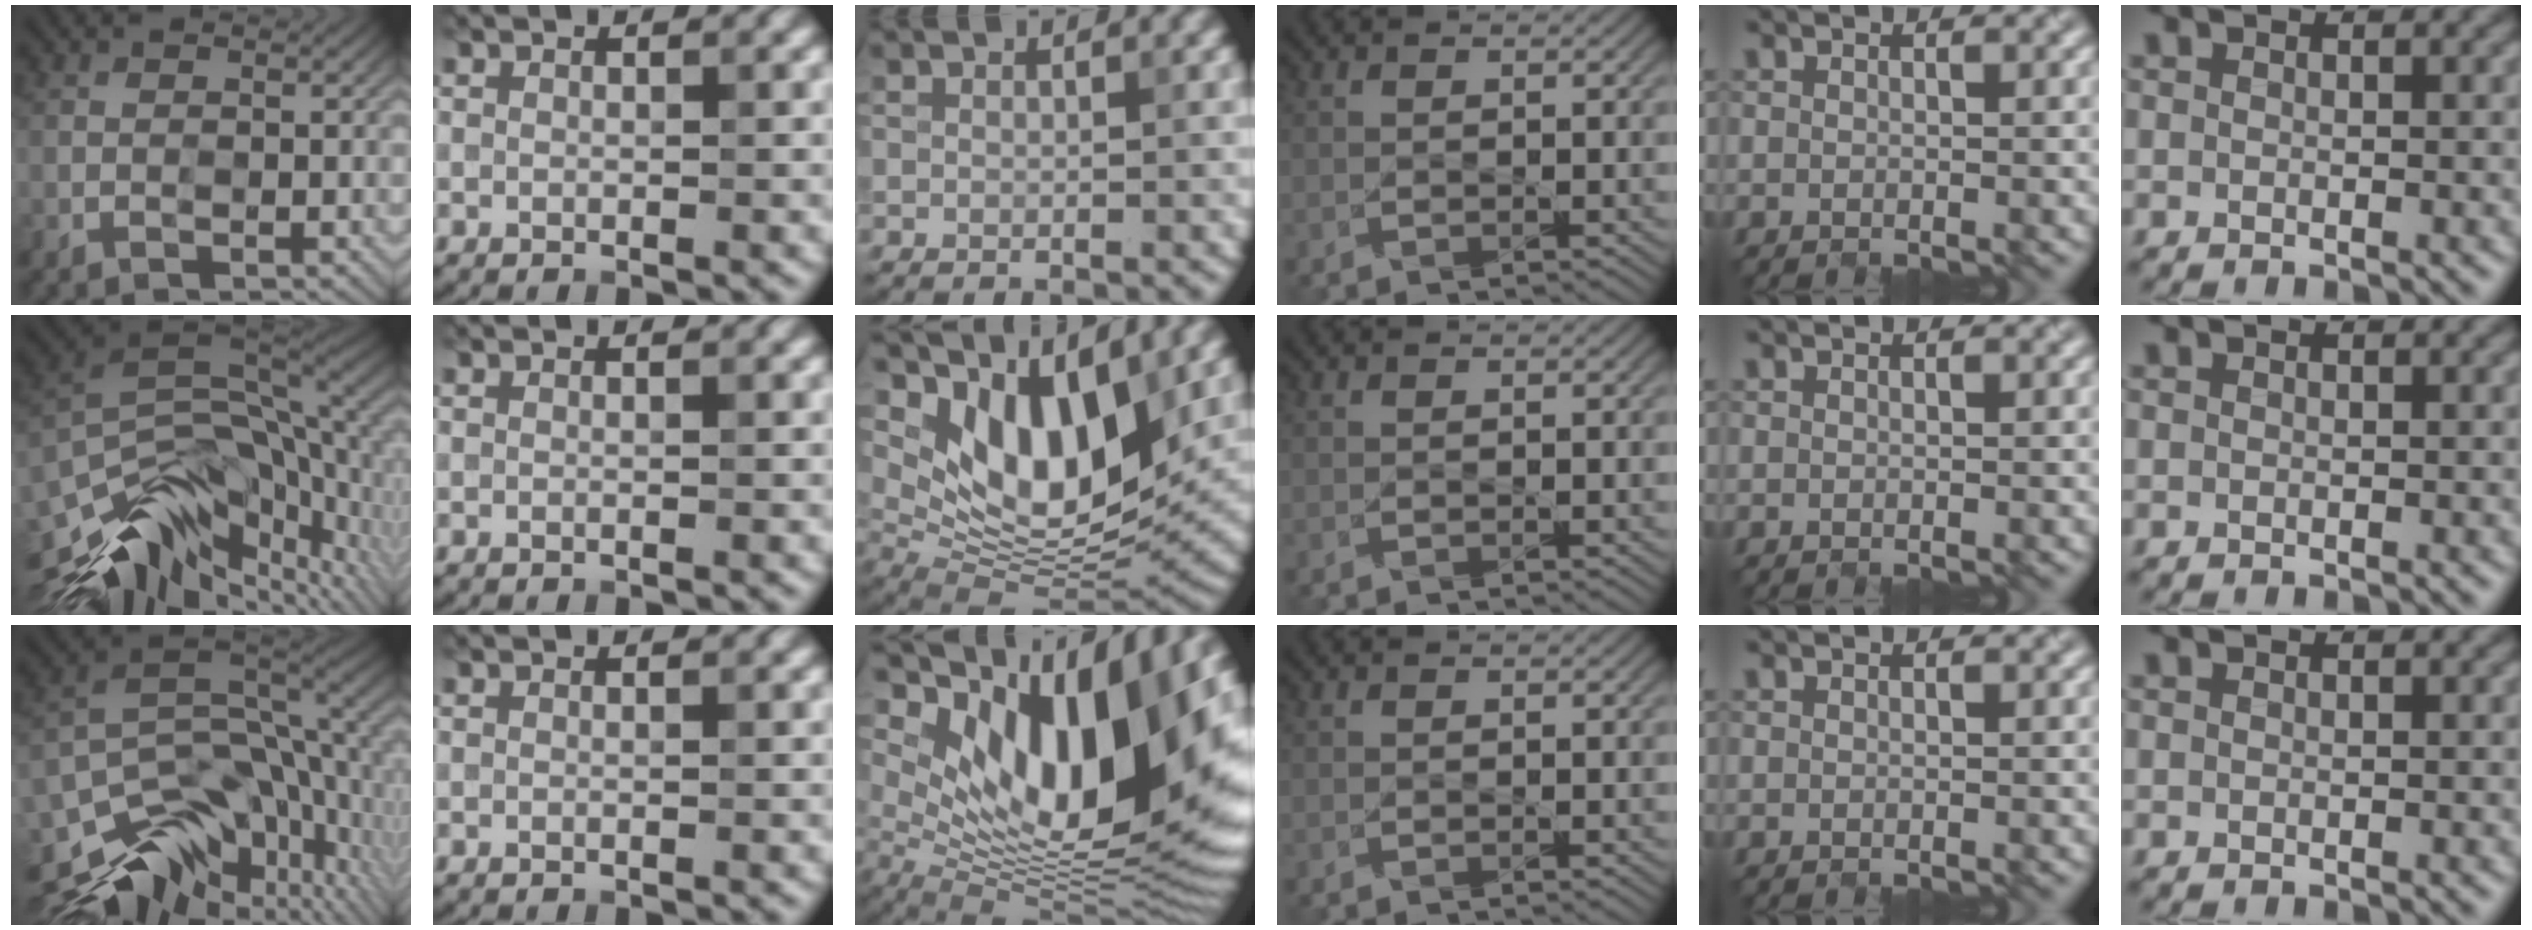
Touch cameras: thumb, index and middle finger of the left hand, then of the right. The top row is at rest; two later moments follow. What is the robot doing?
{"motion": "open", "object": "egg carton"}